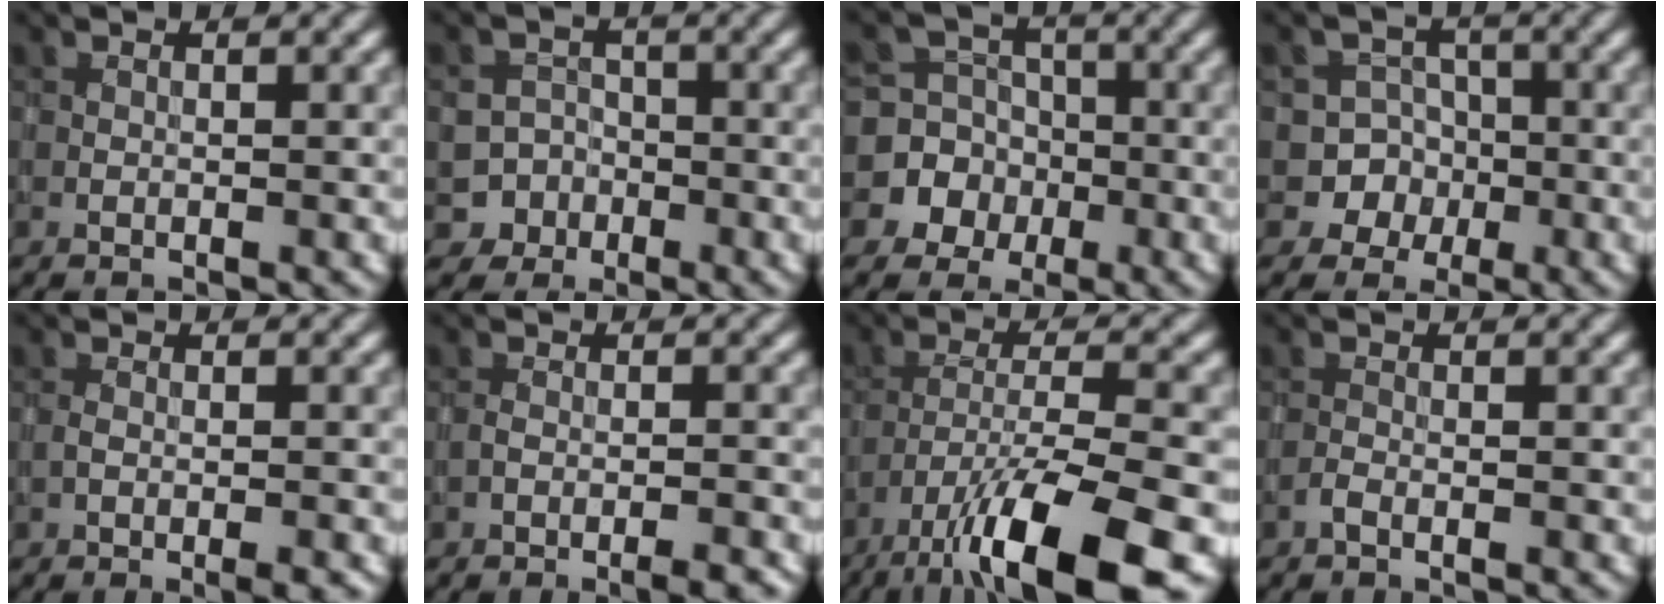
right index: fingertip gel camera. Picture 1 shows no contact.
{"total": 4.5, "force": [-2.4, 3.7, -0.1], "torque": [0.034, -0.006, -0.048]}
{"total": 8.5, "force": [-3.0, 7.9, 0.8], "torque": [-0.014, 0.000, -0.070]}
{"total": 6.1, "force": [-2.3, 5.7, 0.2], "torque": [0.023, 0.003, -0.056]}
{"total": 2.5, "force": [-1.6, 0.4, 1.8], "torque": [-0.045, -0.002, -0.028]}
{"total": 3.7, "force": [-2.9, 0.9, 2.1], "torque": [-0.039, 0.000, -0.042]}
{"total": 11.5, "force": [-7.3, 2.9, 8.4], "torque": [-0.152, -0.008, -0.126]}
{"total": 0.7, "force": [-0.5, 0.1, 0.4], "torque": [-0.008, 0.000, -0.013]}